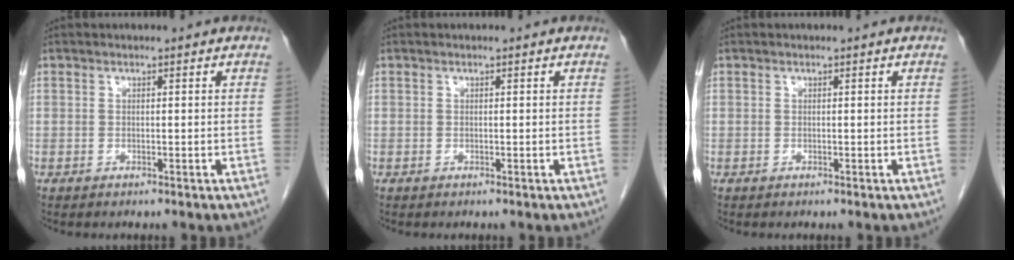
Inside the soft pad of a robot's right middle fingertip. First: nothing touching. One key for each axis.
{"total": 0.0}
{"total": 0.0}